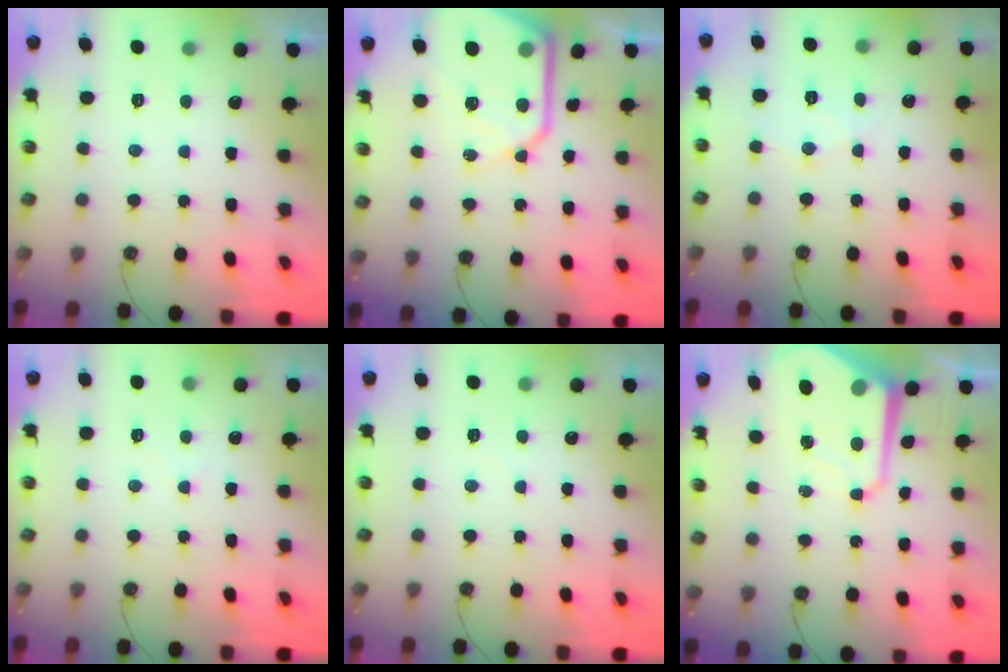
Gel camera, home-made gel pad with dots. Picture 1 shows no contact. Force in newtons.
{"total": 17.0, "press": 16.9, "slide": 1.5}
{"total": 7.0, "press": 7.0, "slide": 0.4}
{"total": 4.8, "press": 4.7, "slide": 0.6}
{"total": 2.9, "press": 2.9, "slide": 0.5}
{"total": 10.3, "press": 10.2, "slide": 1.0}